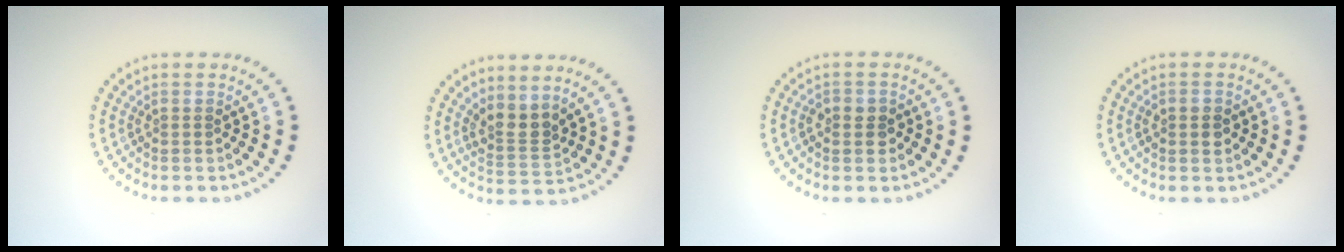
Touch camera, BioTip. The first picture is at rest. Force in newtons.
{"total": 2.6, "press": 2.0, "slide": 1.7}
{"total": 1.9, "press": 1.8, "slide": 0.5}
{"total": 1.8, "press": 1.8, "slide": 0.2}